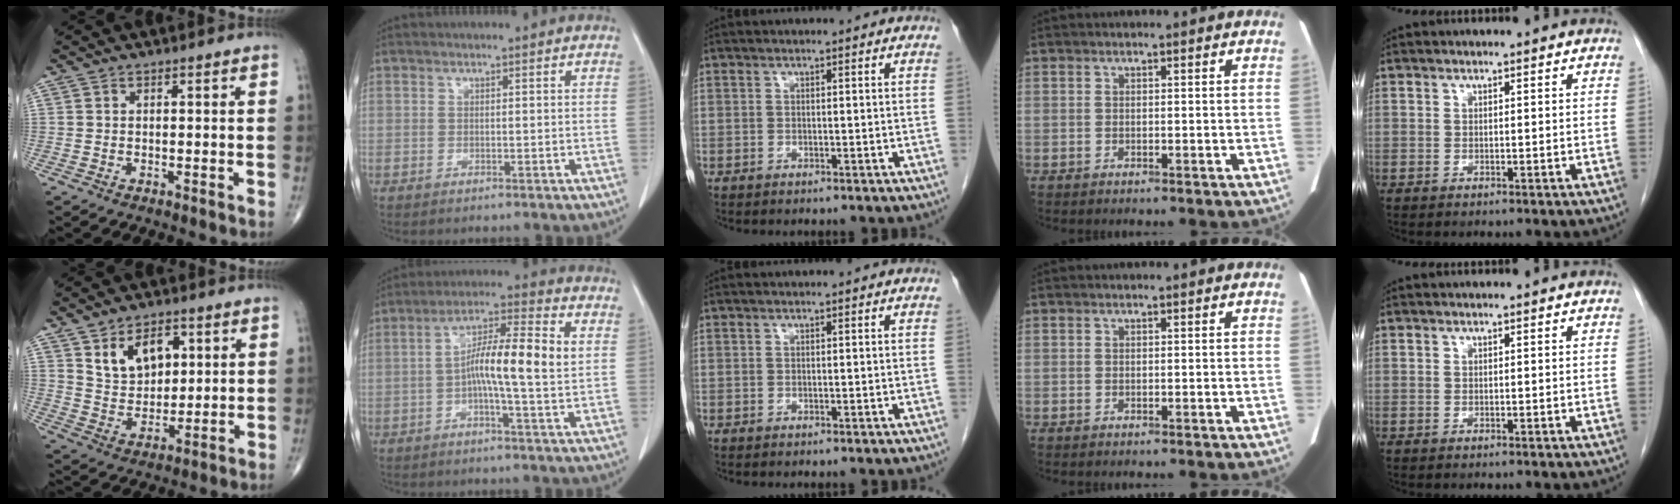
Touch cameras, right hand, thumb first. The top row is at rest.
{"thumb": {"total": 10.2, "force": [4.1, 6.7, 6.5], "torque": [-0.080, -0.022, 0.080]}, "index": {"total": 11.1, "force": [0.4, 0.8, 11.1], "torque": [-0.194, 0.019, -0.002]}}